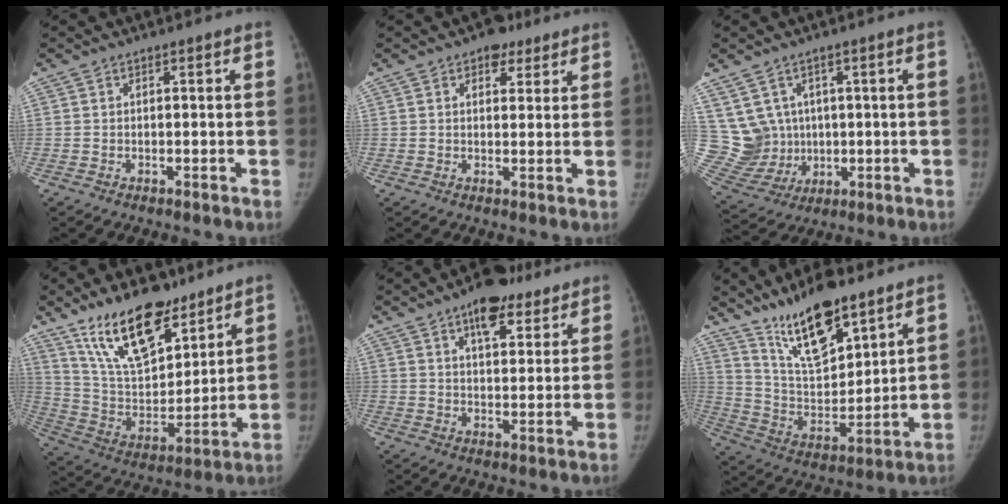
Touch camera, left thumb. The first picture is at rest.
{"total": 4.5, "force": [2.8, 3.0, 1.8], "torque": [0.007, -0.011, 0.036]}
{"total": 10.9, "force": [2.8, 10.0, 3.1], "torque": [-0.037, 0.009, 0.084]}
{"total": 19.5, "force": [13.6, 8.5, 11.0], "torque": [-0.142, -0.077, 0.250]}
{"total": 11.4, "force": [7.3, 5.3, 7.0], "torque": [-0.062, -0.028, 0.104]}
{"total": 16.8, "force": [12.0, 5.6, 10.3], "torque": [-0.139, -0.073, 0.225]}